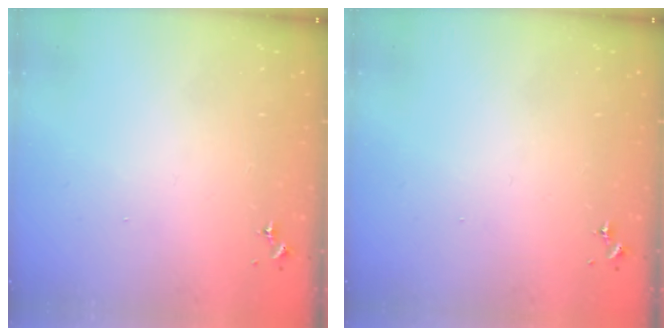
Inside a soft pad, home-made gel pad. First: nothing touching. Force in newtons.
{"total": 0.0}